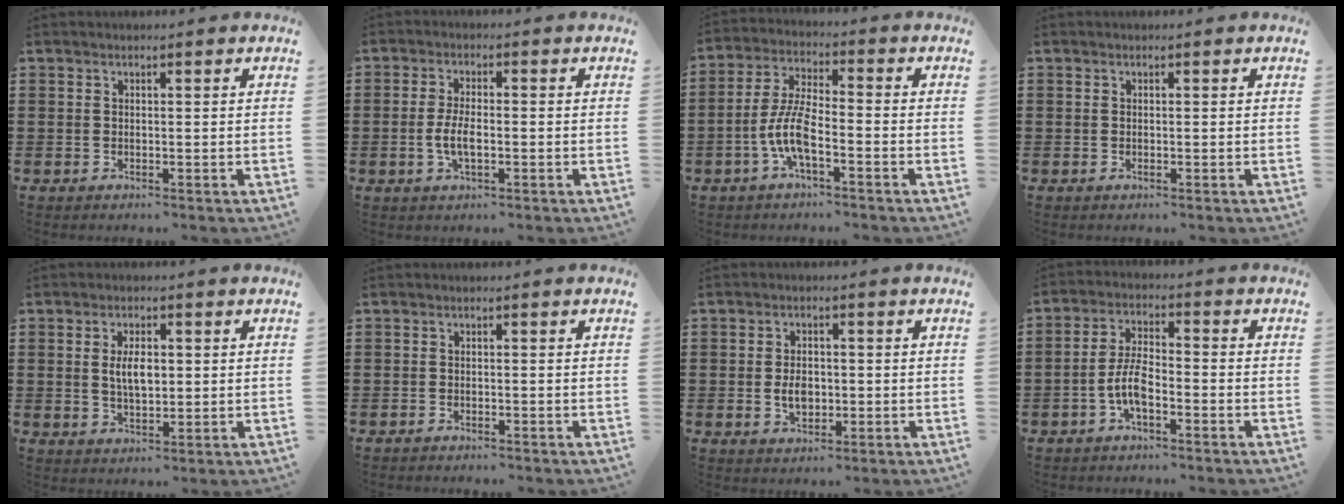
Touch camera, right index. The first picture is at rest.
{"total": 4.2, "force": [-0.9, 1.5, 3.9], "torque": [-0.089, -0.004, -0.023]}
{"total": 7.3, "force": [-2.9, 2.0, 6.4], "torque": [-0.156, -0.013, -0.062]}
{"total": 0.0}
{"total": 4.4, "force": [0.3, 1.9, 3.9], "torque": [-0.071, 0.001, 0.001]}
{"total": 0.8, "force": [-0.8, 0.2, 0.1], "torque": [-0.003, 0.002, -0.017]}
{"total": 3.5, "force": [-0.5, 2.3, 2.5], "torque": [-0.044, 0.002, -0.013]}
{"total": 5.8, "force": [-2.4, 2.0, 4.9], "torque": [-0.120, -0.002, -0.054]}